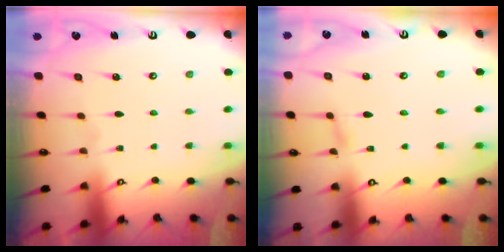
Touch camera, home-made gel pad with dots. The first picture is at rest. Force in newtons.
{"total": 1.1, "press": 1.1, "slide": 0.1}